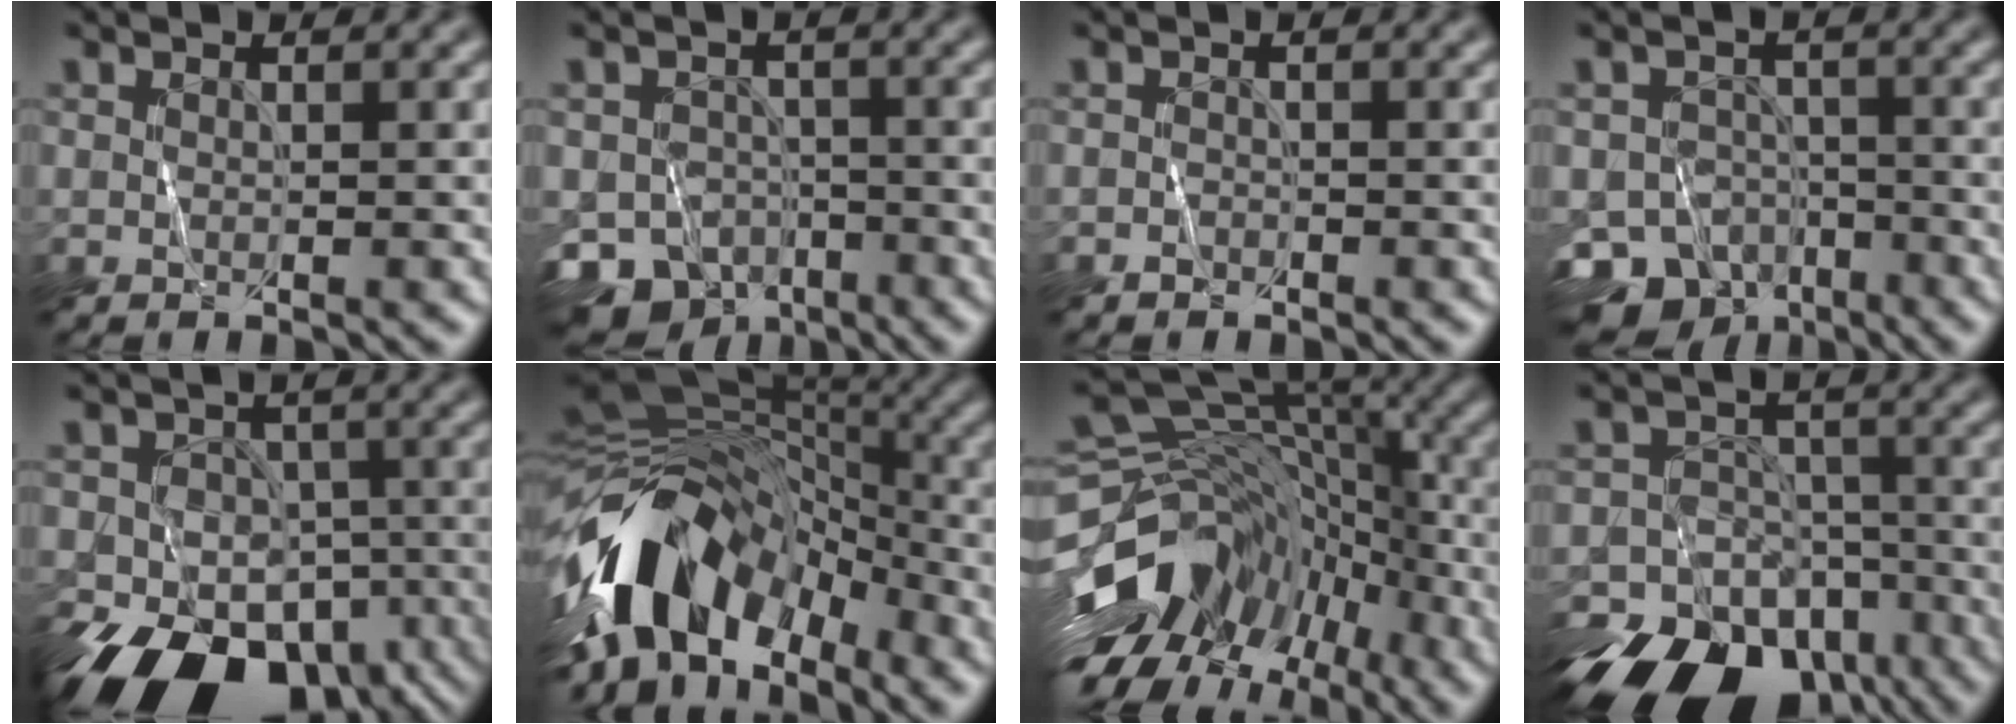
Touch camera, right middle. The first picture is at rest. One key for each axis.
{"total": 9.0, "fx": -6.0, "fy": 6.1, "fz": 3.0, "tx": -0.047, "ty": -0.026, "tz": -0.092}
{"total": 0.7, "fx": -0.6, "fy": 0.3, "fz": -0.1, "tx": 0.004, "ty": -0.001, "tz": -0.012}
{"total": 9.6, "fx": -6.8, "fy": 6.1, "fz": 3.1, "tx": -0.039, "ty": -0.016, "tz": -0.103}
{"total": 14.3, "fx": -9.3, "fy": 9.1, "fz": 6.0, "tx": -0.070, "ty": -0.024, "tz": -0.136}
{"total": 13.0, "fx": -5.6, "fy": 8.2, "fz": 8.4, "tx": -0.154, "ty": 0.012, "tz": -0.113}
{"total": 14.3, "fx": -6.9, "fy": 9.7, "fz": 7.9, "tx": -0.137, "ty": 0.010, "tz": -0.099}
{"total": 17.9, "fx": -12.6, "fy": 11.0, "fz": 6.5, "tx": -0.112, "ty": -0.044, "tz": -0.183}